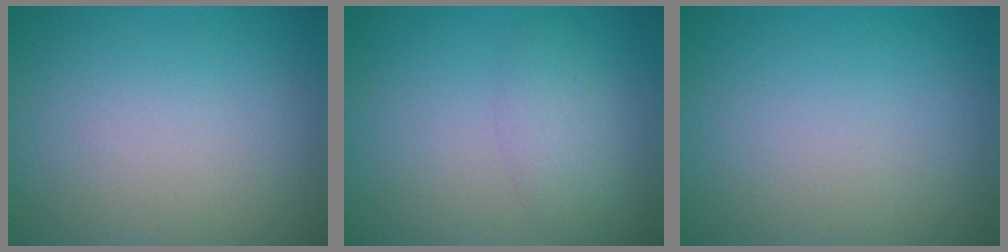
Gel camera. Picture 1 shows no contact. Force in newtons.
{"total": 2.5, "press": 2.5, "slide": 0.0}
{"total": 0.0}